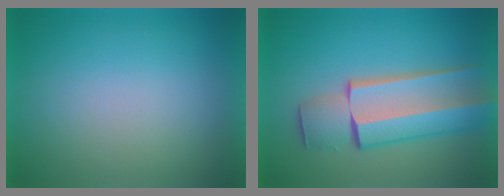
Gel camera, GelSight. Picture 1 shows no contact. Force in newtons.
{"total": 6.8}